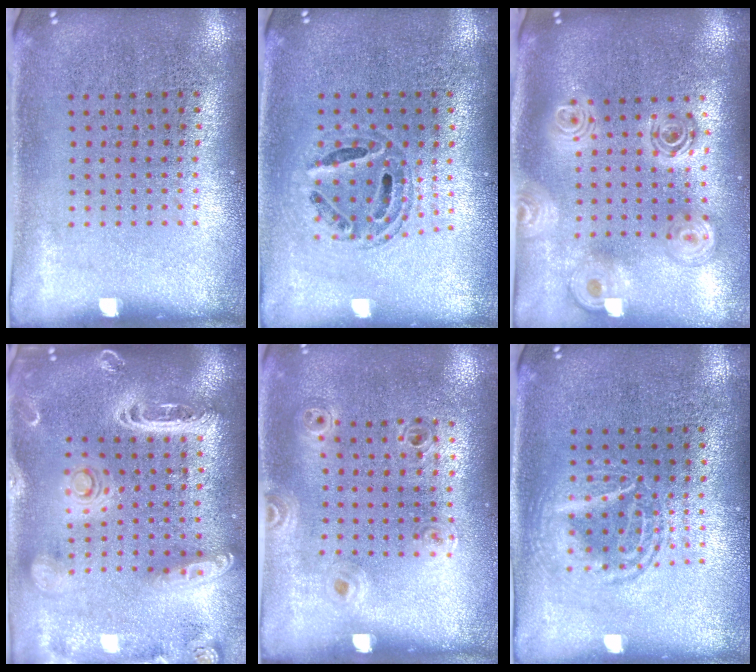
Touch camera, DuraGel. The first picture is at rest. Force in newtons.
{"total": 0.6, "press": 0.6, "slide": 0.2}
{"total": 2.3, "press": 1.8, "slide": 1.4}
{"total": 3.1, "press": 2.6, "slide": 1.6}
{"total": 0.9, "press": 0.8, "slide": 0.3}
{"total": 1.4, "press": 1.4, "slide": 0.1}